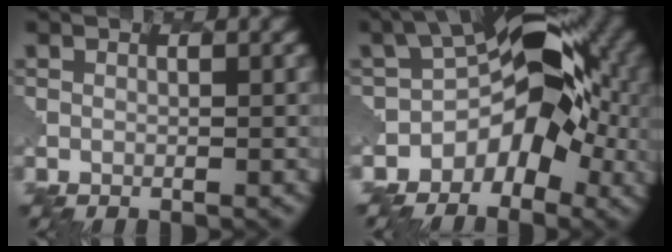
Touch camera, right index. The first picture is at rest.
{"total": 6.8, "force": [-2.2, 5.2, 3.7], "torque": [-0.054, 0.011, -0.074]}